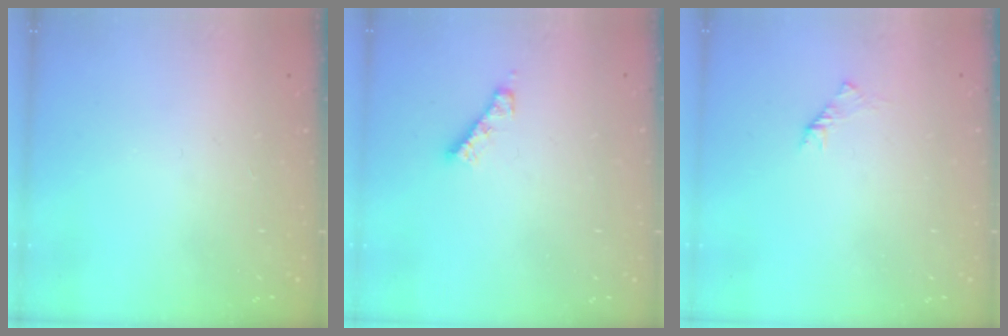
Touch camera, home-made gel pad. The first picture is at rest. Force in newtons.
{"total": 4.0, "press": 4.0, "slide": 0.2}
{"total": 2.0, "press": 1.9, "slide": 0.6}